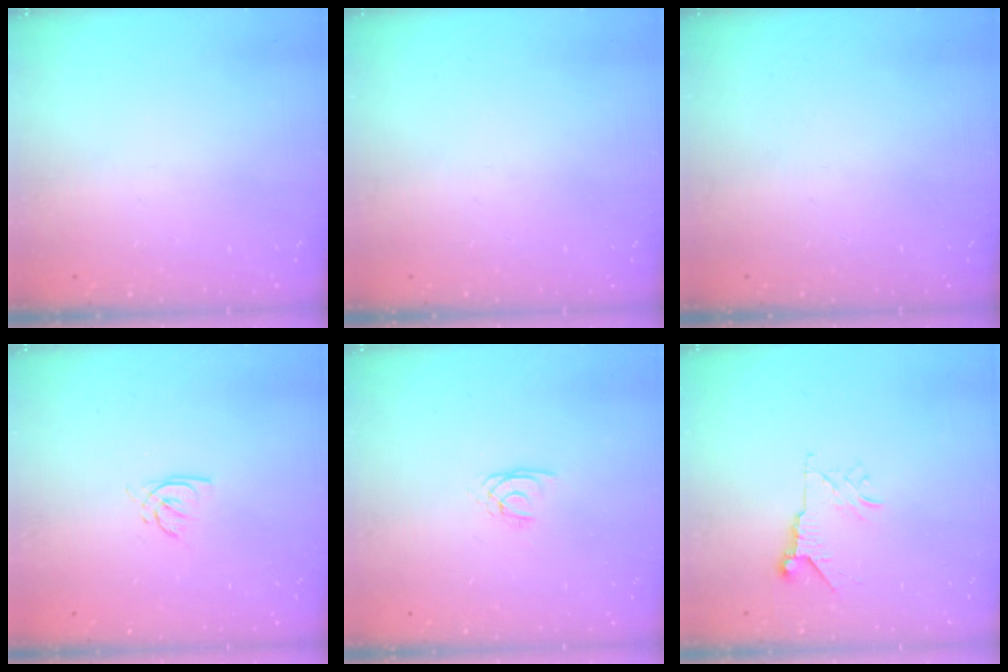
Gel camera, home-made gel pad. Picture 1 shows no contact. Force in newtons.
{"total": 0.0}
{"total": 0.0}
{"total": 2.6, "press": 2.6, "slide": 0.2}
{"total": 2.0, "press": 1.9, "slide": 0.4}
{"total": 6.3, "press": 6.2, "slide": 0.9}